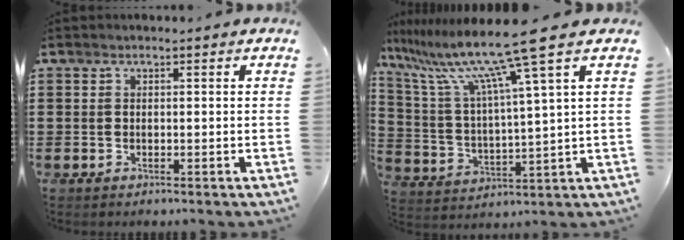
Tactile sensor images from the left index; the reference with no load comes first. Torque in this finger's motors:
{"motor_torque": [0.47, -1.11, 1.06, 0.21]}